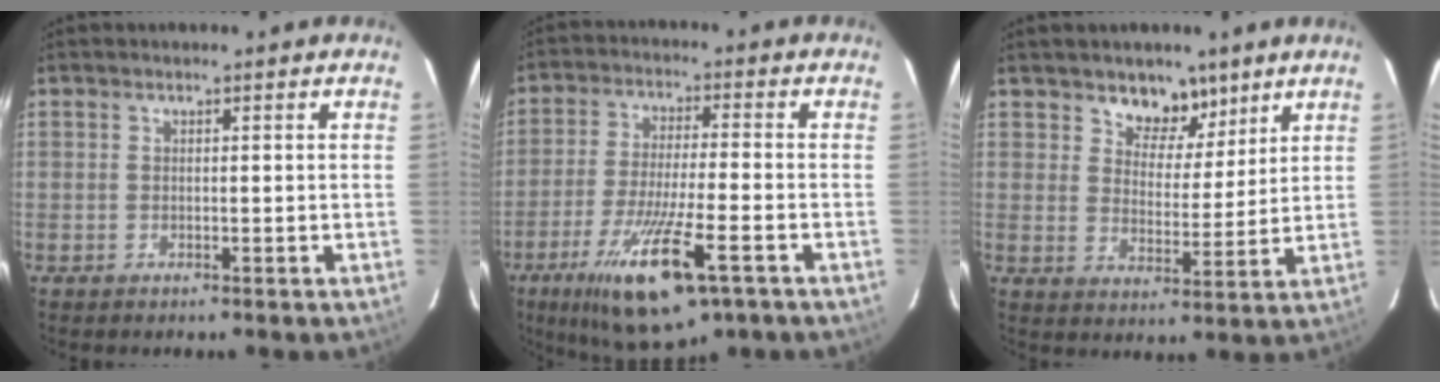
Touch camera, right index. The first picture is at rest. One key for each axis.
{"total": 16.8, "fx": -8.9, "fy": 3.8, "fz": 13.8, "tx": -0.269, "ty": -0.045, "tz": -0.151}
{"total": 7.4, "fx": 5.3, "fy": 4.5, "fz": 2.5, "tx": -0.025, "ty": -0.014, "tz": 0.083}